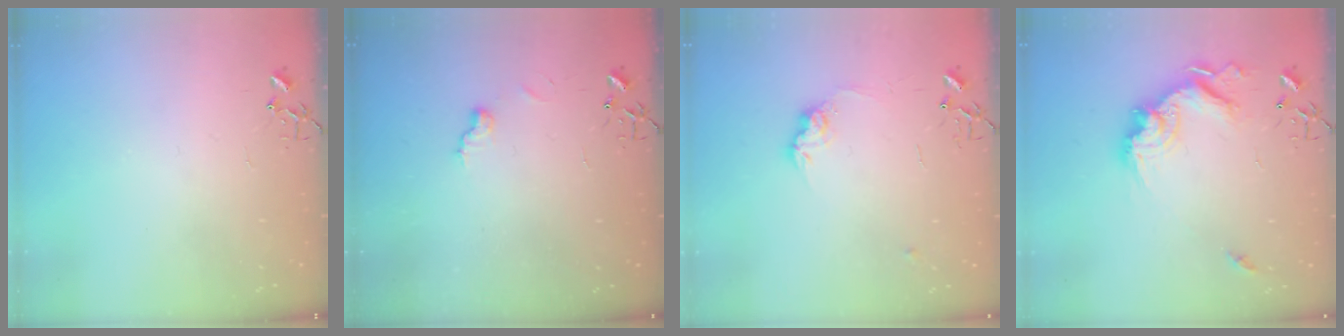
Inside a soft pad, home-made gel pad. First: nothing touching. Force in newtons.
{"total": 7.4, "press": 7.4, "slide": 0.4}
{"total": 9.4, "press": 9.3, "slide": 0.5}
{"total": 17.8, "press": 17.7, "slide": 2.1}